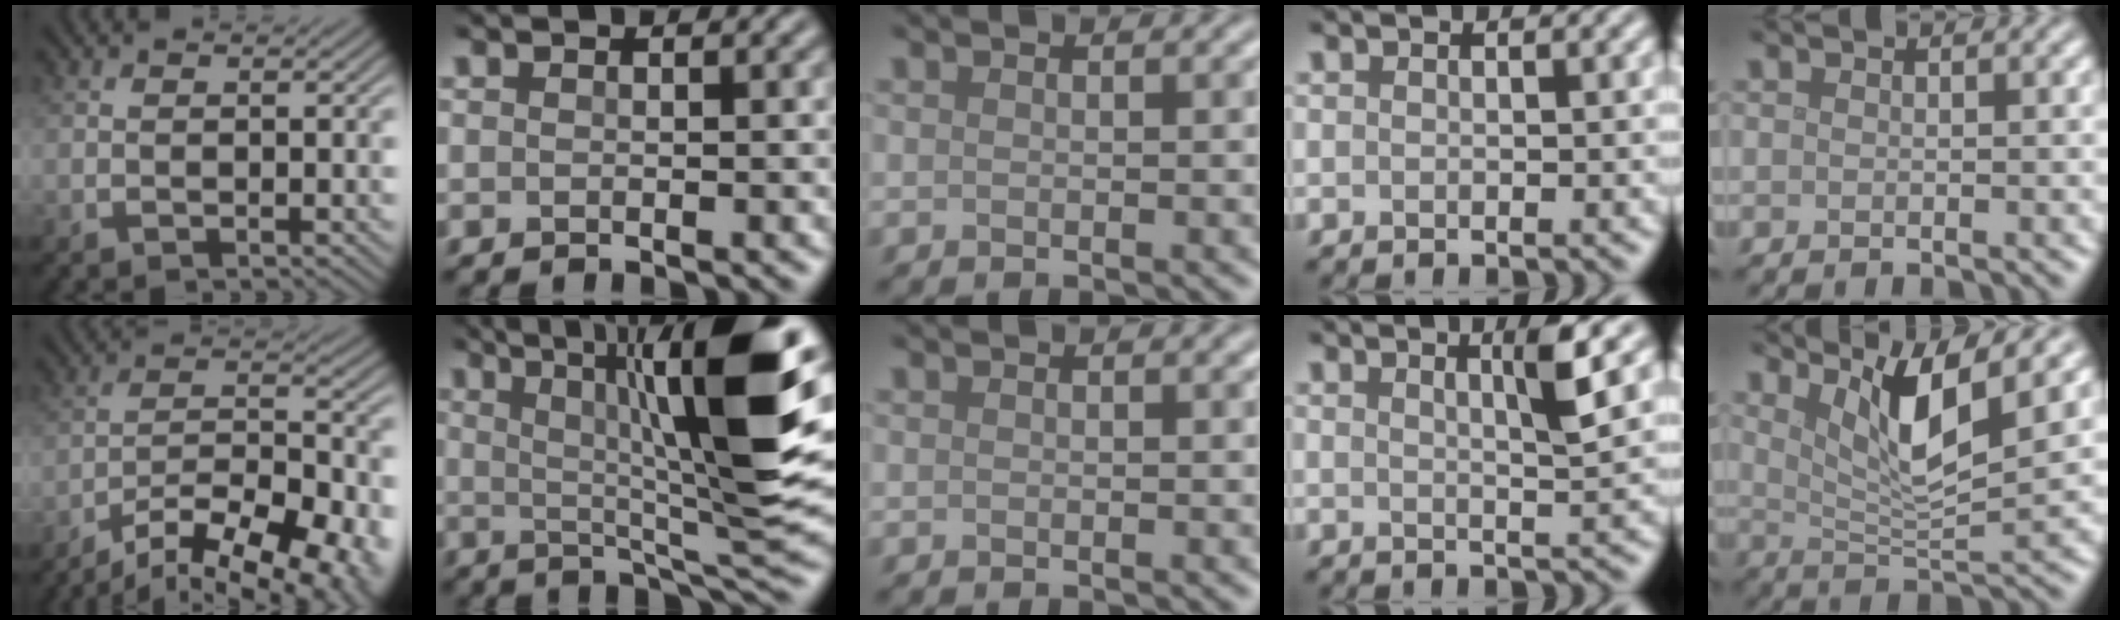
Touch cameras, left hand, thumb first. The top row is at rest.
{"thumb": {"total": 16.3, "force": [-12.3, 5.3, 9.3], "torque": [-0.157, -0.033, -0.174]}, "index": {"total": 12.7, "force": [2.9, 2.0, 12.2], "torque": [-0.178, 0.012, 0.045]}, "ring": {"total": 3.0, "force": [1.3, 0.4, 2.7], "torque": [-0.035, 0.003, 0.019]}, "little": {"total": 6.1, "force": [3.3, 1.1, 5.0], "torque": [-0.087, -0.007, 0.060]}}